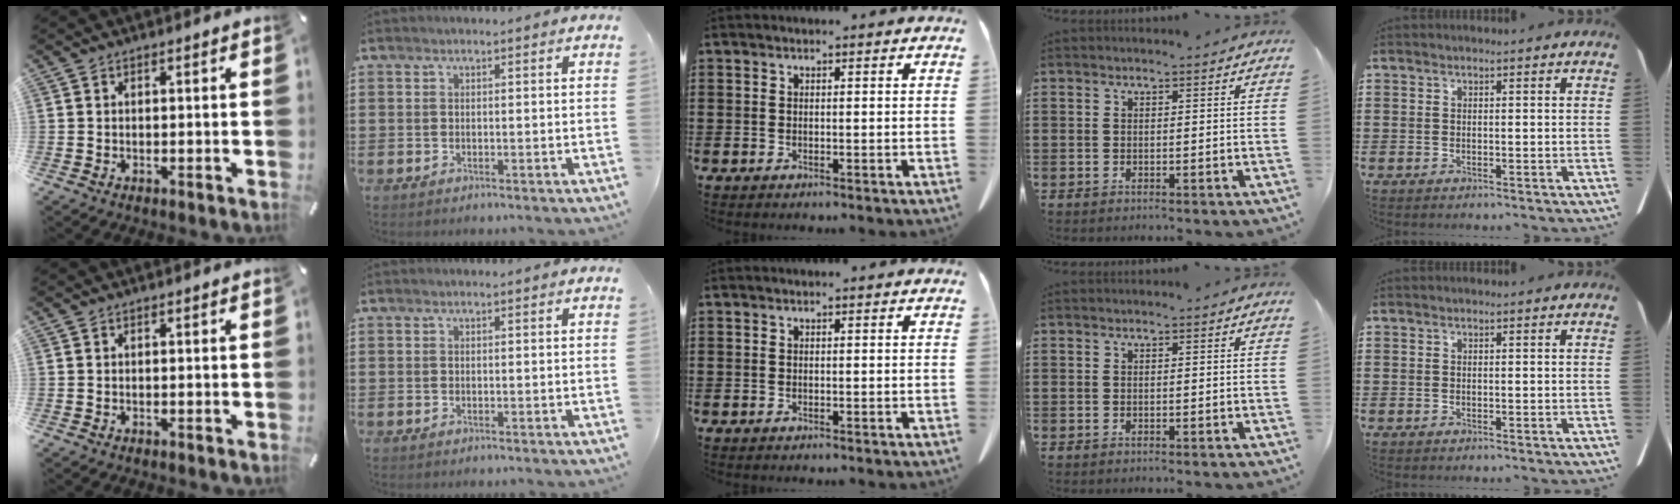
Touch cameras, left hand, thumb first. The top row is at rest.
{}